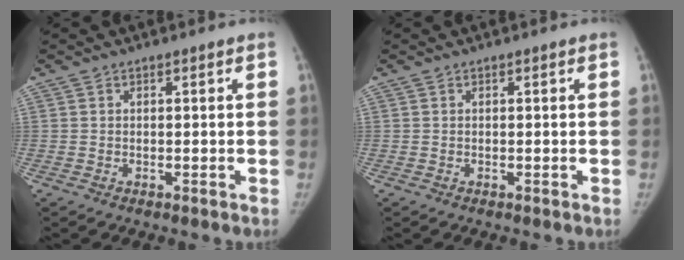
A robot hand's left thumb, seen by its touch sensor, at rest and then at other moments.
{"total": 0.0}